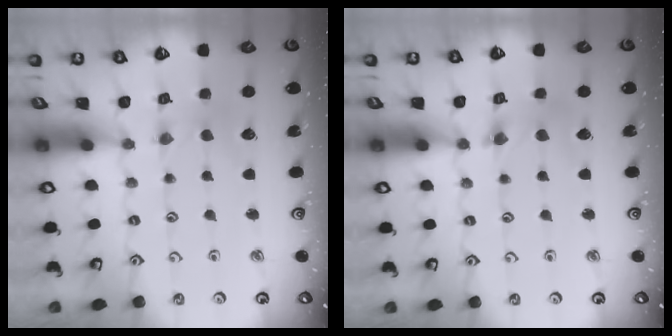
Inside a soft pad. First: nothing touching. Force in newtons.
{"total": 2.7, "press": 2.7, "slide": 0.3}